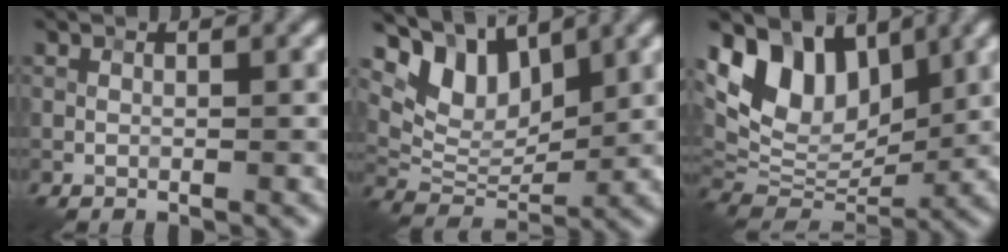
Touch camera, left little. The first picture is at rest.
{"total": 6.6, "force": [4.2, 3.6, 3.6], "torque": [-0.070, -0.004, 0.075]}
{"total": 9.1, "force": [4.3, 5.9, 5.4], "torque": [-0.096, -0.003, 0.071]}